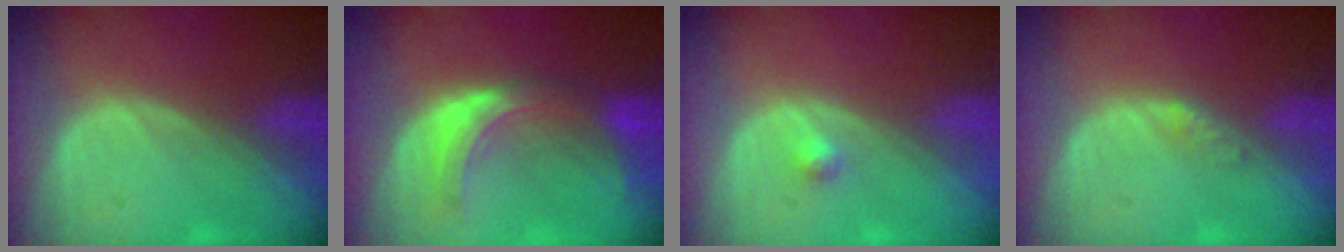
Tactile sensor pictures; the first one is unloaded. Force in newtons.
{"total": 7.0, "press": 6.8, "slide": 1.6}
{"total": 1.0, "press": 1.0, "slide": 0.1}
{"total": 1.2, "press": 1.2, "slide": 0.1}